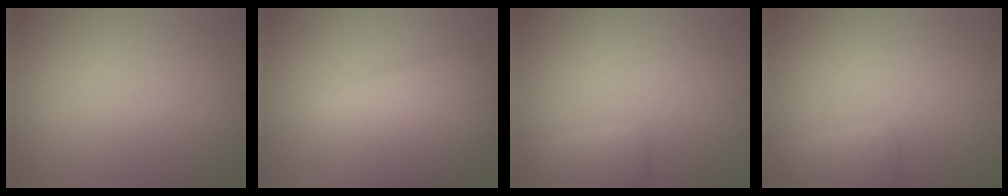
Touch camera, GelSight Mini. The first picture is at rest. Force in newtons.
{"total": 8.1, "press": 8.1, "slide": 0.3}
{"total": 1.8, "press": 1.8, "slide": 0.2}
{"total": 1.8, "press": 1.8, "slide": 0.2}